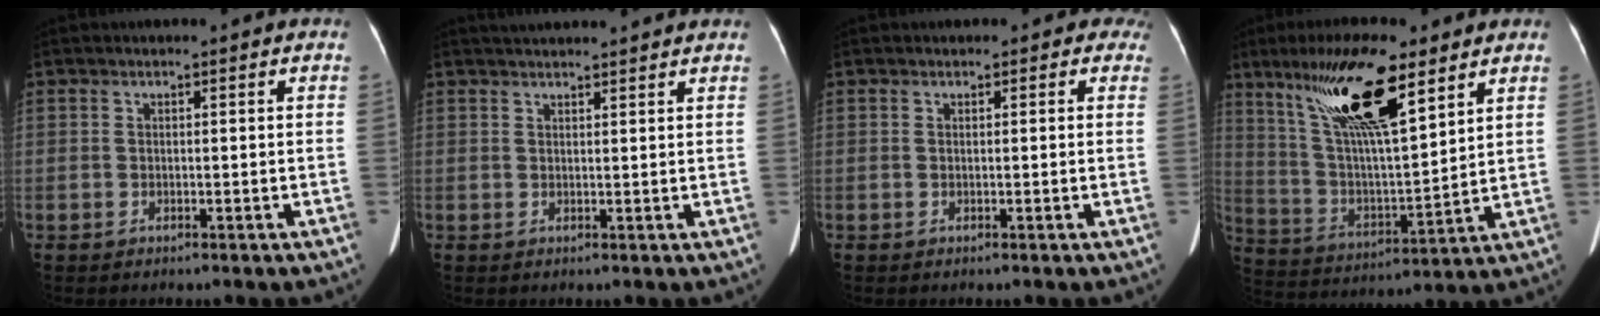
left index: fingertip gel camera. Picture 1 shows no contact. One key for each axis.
{"total": 7.5, "fx": 7.1, "fy": 0.3, "fz": 2.4, "tx": -0.033, "ty": 0.034, "tz": 0.087}
{"total": 1.3, "fx": 0.8, "fy": 1.0, "fz": 0.3, "tx": 0.007, "ty": -0.002, "tz": -0.003}
{"total": 17.5, "fx": 10.5, "fy": 2.9, "fz": 13.6, "tx": -0.260, "ty": 0.012, "tz": 0.195}